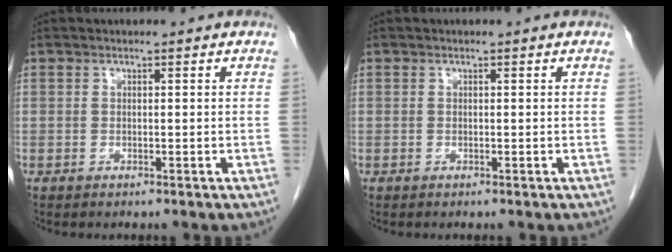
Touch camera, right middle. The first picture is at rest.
{"total": 0.0}